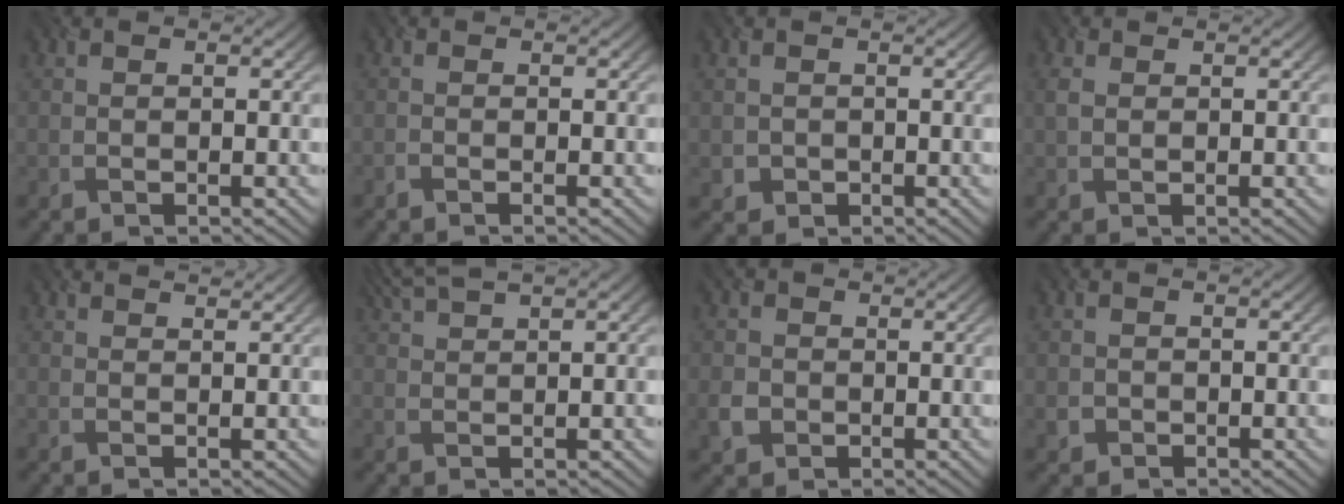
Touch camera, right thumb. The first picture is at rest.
{"total": 0.5, "force": [-0.3, -0.4, -0.2], "torque": [0.002, -0.001, -0.009]}
{"total": 1.2, "force": [-0.2, 1.2, -0.2], "torque": [0.003, -0.009, -0.006]}
{"total": 1.1, "force": [0.8, 0.7, 0.5], "torque": [-0.025, 0.002, 0.011]}
{"total": 1.4, "force": [1.4, -0.1, -0.1], "torque": [-0.007, -0.008, 0.018]}
{"total": 3.9, "force": [3.1, 0.2, 2.4], "torque": [-0.059, 0.016, 0.061]}
{"total": 2.9, "force": [-0.3, 2.8, 0.8], "torque": [-0.028, -0.005, -0.013]}
{"total": 0.9, "force": [-0.2, 0.8, -0.3], "torque": [0.006, -0.006, -0.009]}